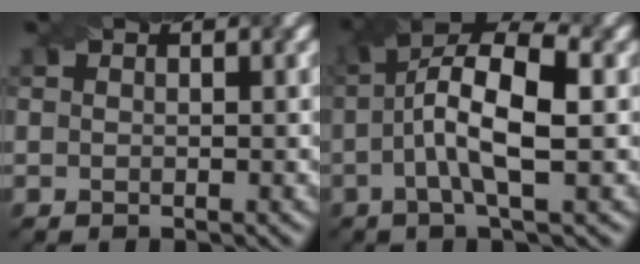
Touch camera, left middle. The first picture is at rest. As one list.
[{"total": 7.0, "force": [-0.4, 2.2, 6.6], "torque": [-0.116, 0.018, 0.003]}]